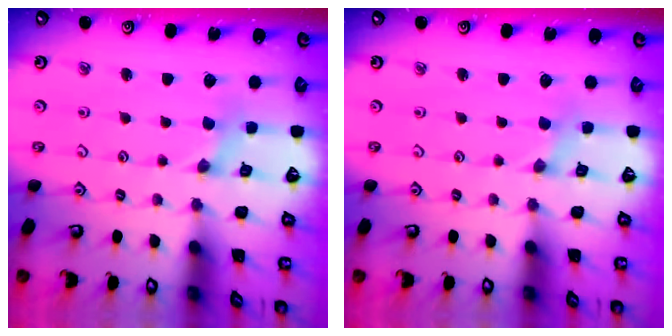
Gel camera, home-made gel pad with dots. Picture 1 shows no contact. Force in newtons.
{"total": 0.0}